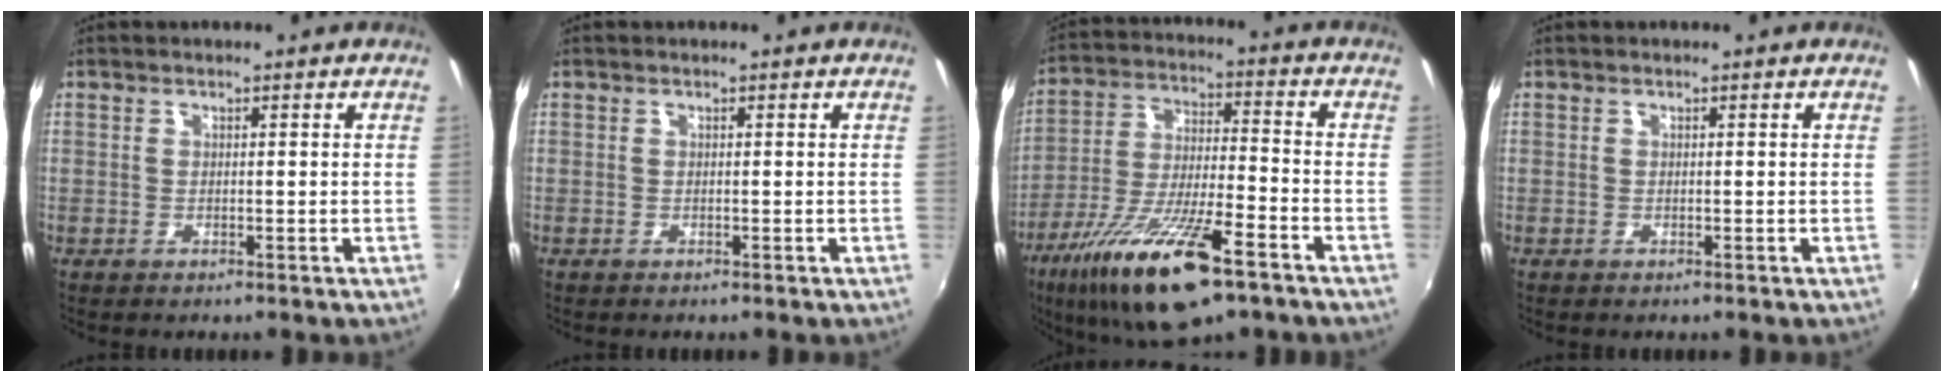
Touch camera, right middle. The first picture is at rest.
{"total": 0.0}
{"total": 19.2, "force": [-11.9, 4.7, 14.3], "torque": [-0.273, -0.044, -0.214]}
{"total": 0.0}